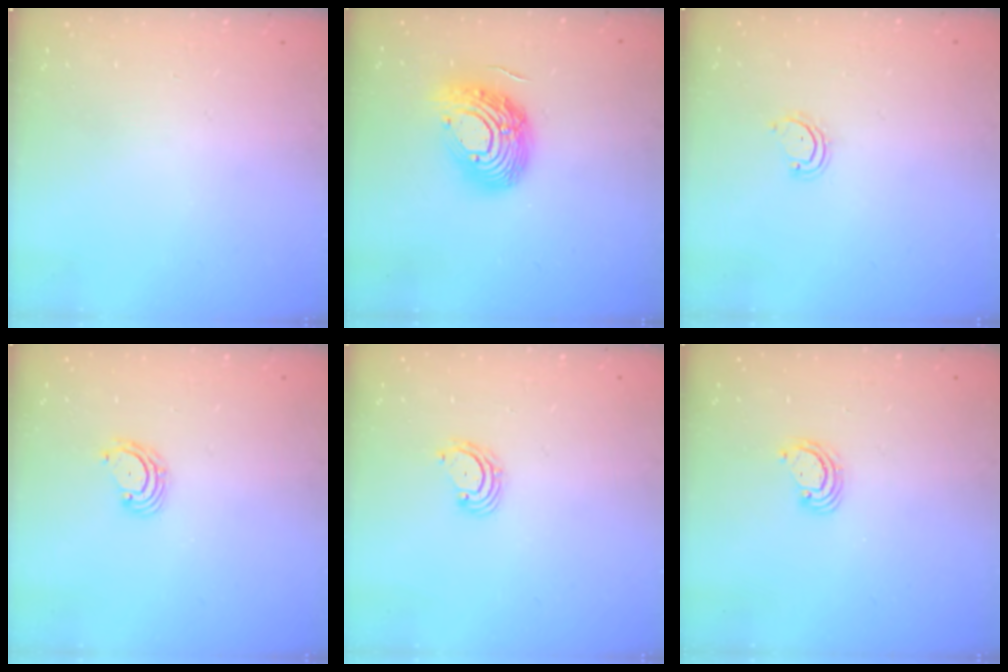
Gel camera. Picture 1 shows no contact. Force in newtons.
{"total": 15.8, "press": 15.8, "slide": 1.1}
{"total": 2.9, "press": 2.9, "slide": 0.3}
{"total": 2.8, "press": 2.8, "slide": 0.3}
{"total": 3.3, "press": 3.3, "slide": 0.4}
{"total": 2.4, "press": 2.4, "slide": 0.2}